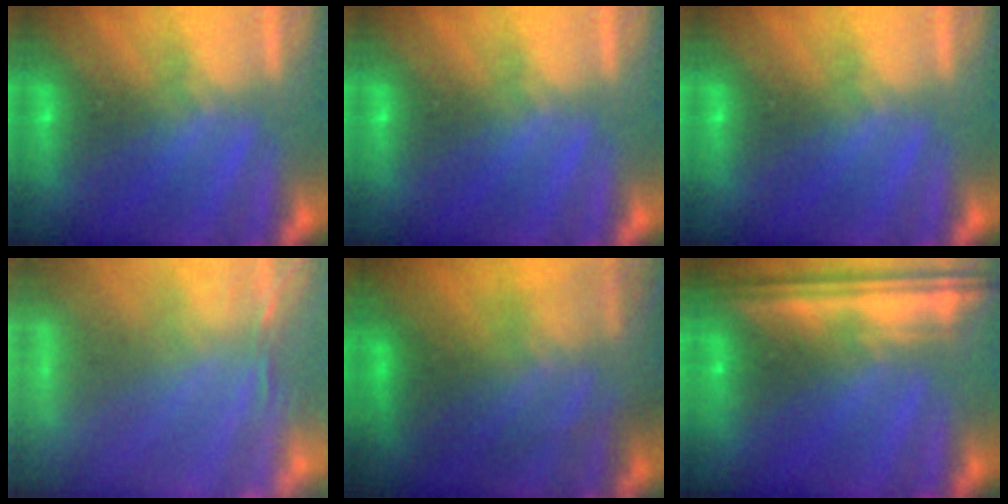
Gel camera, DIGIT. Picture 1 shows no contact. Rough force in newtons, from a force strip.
{"total": 0.0}
{"total": 0.0}
{"total": 7.3}
{"total": 5.1}
{"total": 7.8}